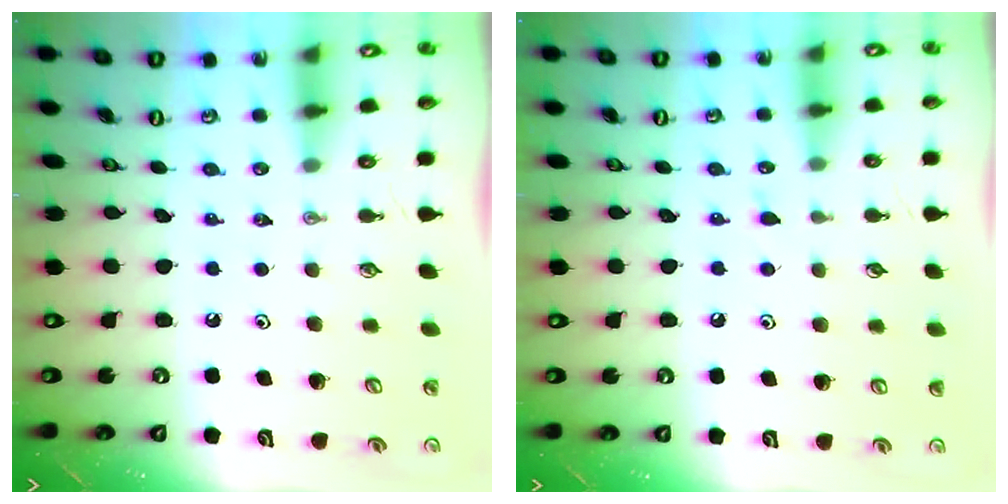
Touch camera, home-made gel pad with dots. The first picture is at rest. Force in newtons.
{"total": 5.7, "press": 5.6, "slide": 0.6}